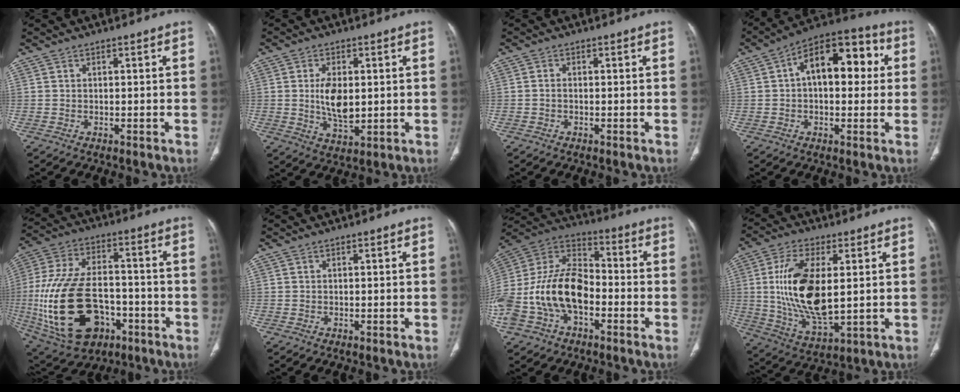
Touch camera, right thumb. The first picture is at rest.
{"total": 7.9, "force": [0.5, 4.3, 6.6], "torque": [-0.113, -0.011, 0.014]}
{"total": 0.8, "force": [-0.3, 0.5, 0.5], "torque": [-0.008, 0.002, -0.007]}
{"total": 15.7, "force": [2.8, 8.7, 12.8], "torque": [-0.153, 0.038, 0.033]}
{"total": 26.2, "force": [-6.9, 16.5, 19.2], "torque": [-0.402, 0.021, -0.094]}
{"total": 0.0}
{"total": 20.7, "force": [-5.1, 12.9, 15.4], "torque": [-0.305, 0.054, -0.091]}
{"total": 17.0, "force": [1.8, 7.7, 15.1], "torque": [-0.294, -0.019, 0.043]}